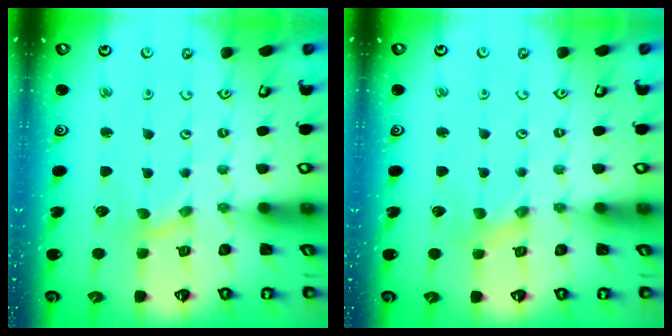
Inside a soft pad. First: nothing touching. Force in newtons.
{"total": 0.0}